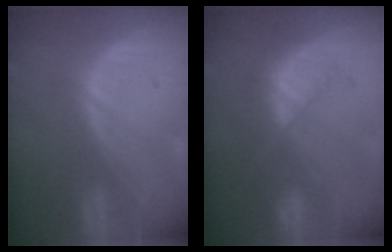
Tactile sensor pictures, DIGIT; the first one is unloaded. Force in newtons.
{"total": 7.5, "press": 6.8, "slide": 3.2}